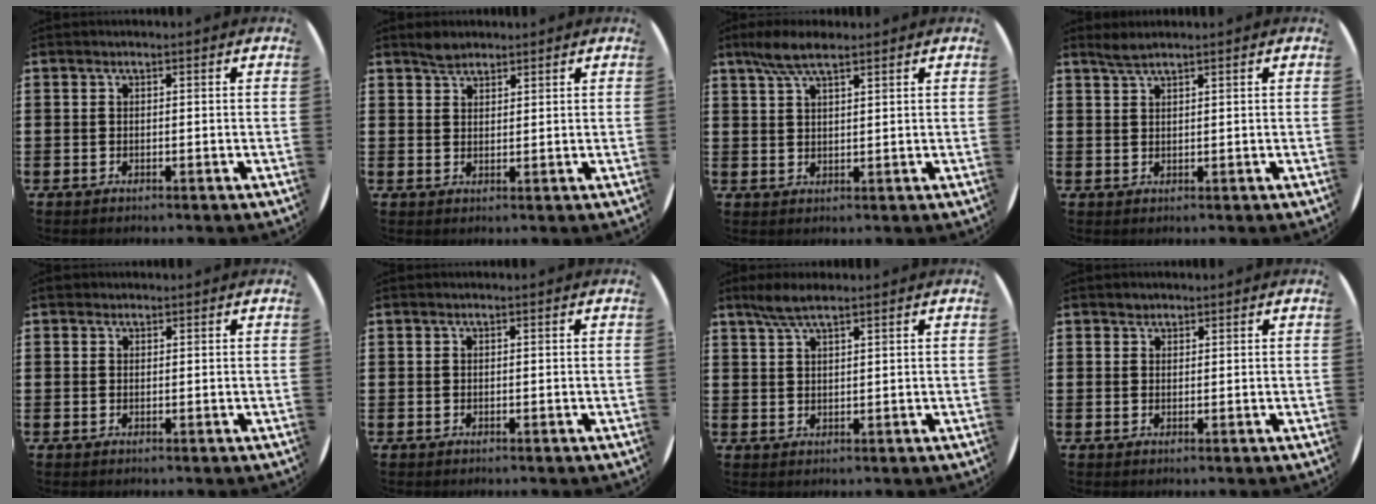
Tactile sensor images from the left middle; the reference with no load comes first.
{"total": 2.1, "force": [1.9, 0.8, 0.2], "torque": [-0.006, 0.003, 0.037]}
{"total": 5.0, "force": [3.7, 1.2, 3.1], "torque": [-0.069, 0.002, 0.066]}
{"total": 1.8, "force": [1.6, 0.0, 0.8], "torque": [-0.017, 0.001, 0.029]}
{"total": 0.9, "force": [0.7, 0.5, 0.0], "torque": [0.007, 0.000, 0.012]}
{"total": 0.0}
{"total": 3.8, "force": [2.8, 0.6, 2.4], "torque": [-0.053, 0.004, 0.050]}
{"total": 1.0, "force": [0.9, 0.4, -0.1], "torque": [0.001, 0.002, 0.017]}